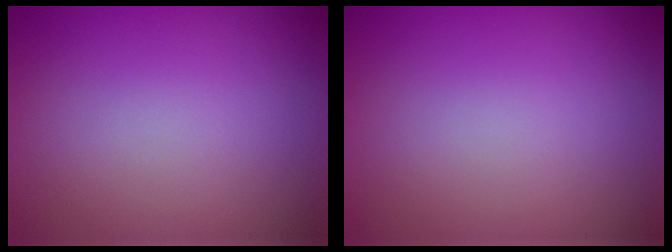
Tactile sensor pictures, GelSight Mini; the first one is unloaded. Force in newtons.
{"total": 0.0}